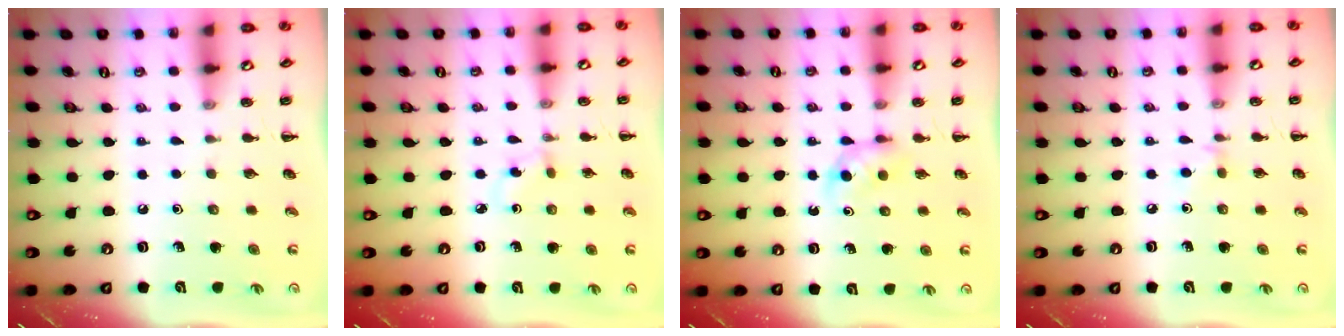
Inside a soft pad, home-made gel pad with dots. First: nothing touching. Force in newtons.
{"total": 2.6, "press": 2.4, "slide": 1.0}
{"total": 3.4, "press": 3.0, "slide": 1.5}
{"total": 2.8, "press": 2.6, "slide": 1.1}